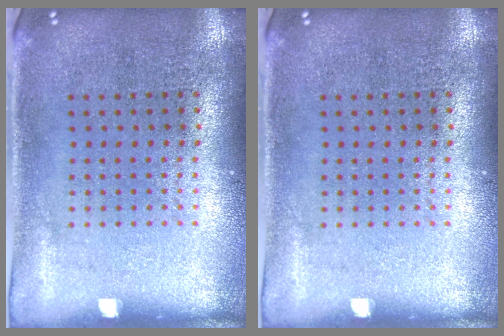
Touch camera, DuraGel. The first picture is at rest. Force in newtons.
{"total": 0.0}